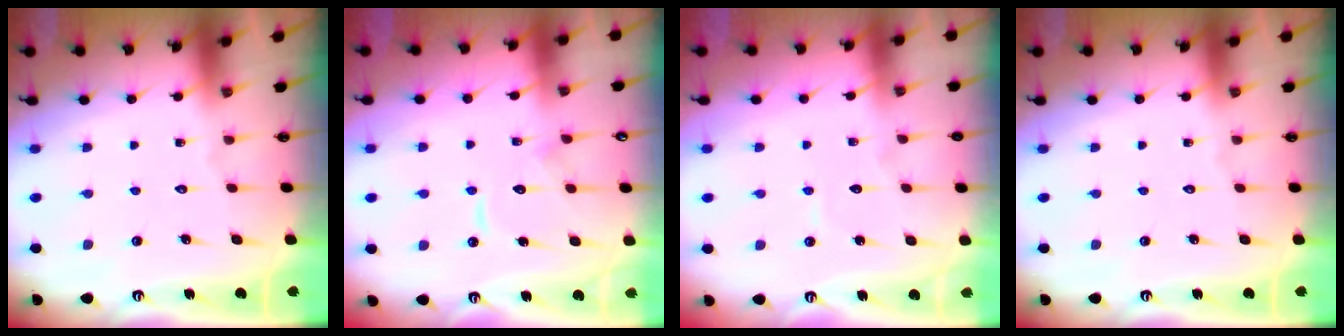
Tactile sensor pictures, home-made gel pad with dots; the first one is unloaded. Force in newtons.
{"total": 9.0, "press": 9.0, "slide": 0.7}
{"total": 3.3, "press": 3.2, "slide": 0.3}
{"total": 0.0}